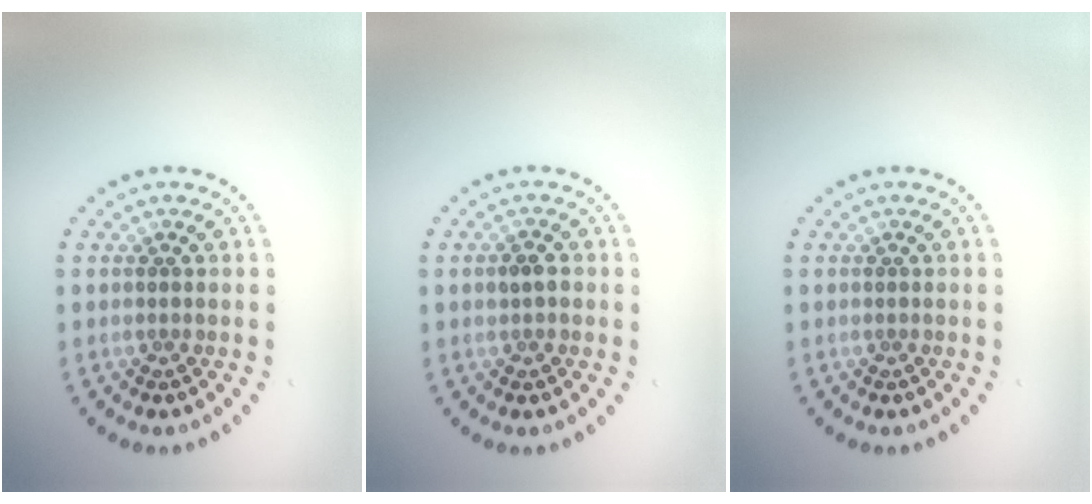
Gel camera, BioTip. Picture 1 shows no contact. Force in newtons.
{"total": 1.4, "press": 1.4, "slide": 0.2}
{"total": 0.0}